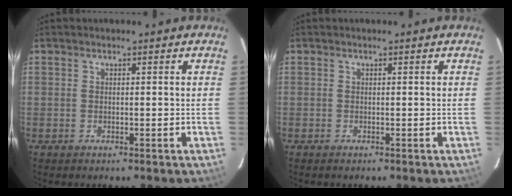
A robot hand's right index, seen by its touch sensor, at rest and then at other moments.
{"total": 0.0}